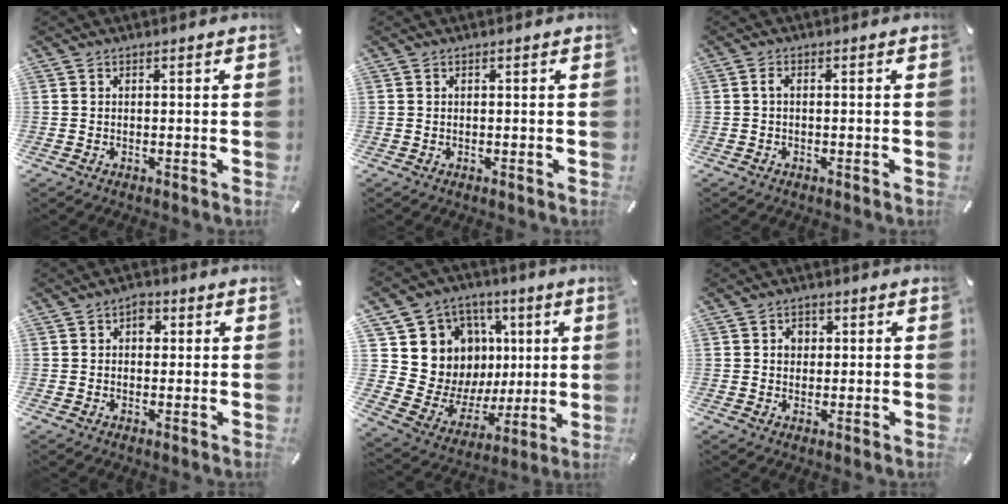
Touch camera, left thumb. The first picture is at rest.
{"total": 0.0}
{"total": 1.3, "force": [-0.3, 0.4, 1.2], "torque": [-0.022, 0.005, -0.007]}
{"total": 3.0, "force": [0.6, 2.2, 2.0], "torque": [-0.016, 0.000, 0.003]}
{"total": 14.3, "force": [4.5, 13.3, 2.6], "torque": [-0.039, -0.051, 0.119]}
{"total": 2.6, "force": [0.2, 2.3, 1.1], "torque": [-0.009, 0.002, -0.005]}